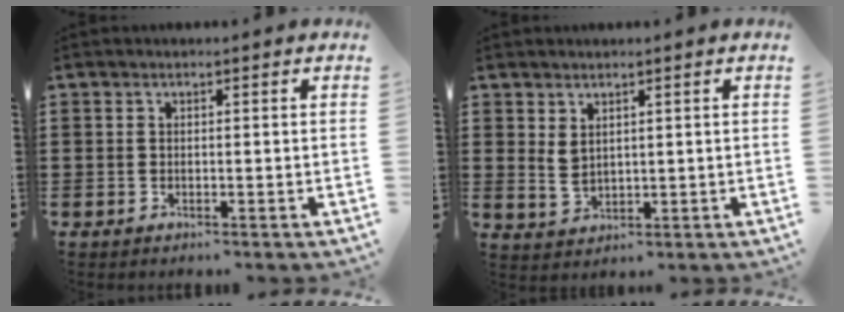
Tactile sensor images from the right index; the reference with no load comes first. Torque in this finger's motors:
{"motor_torque": [-0.19, 0.56, -0.10, -0.01]}